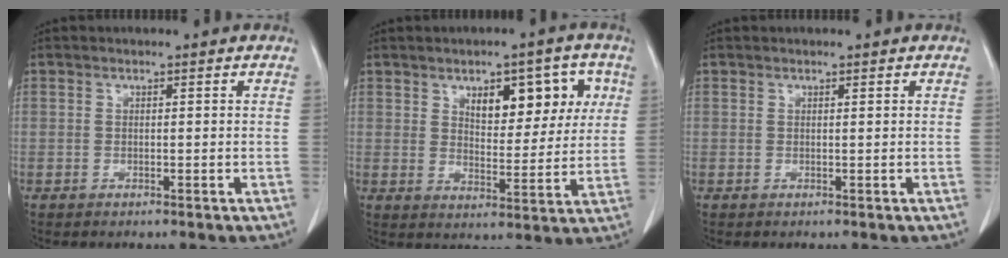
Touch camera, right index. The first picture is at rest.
{"total": 10.2, "force": [4.2, 4.7, 8.0], "torque": [-0.099, 0.016, 0.064]}
{"total": 0.0}